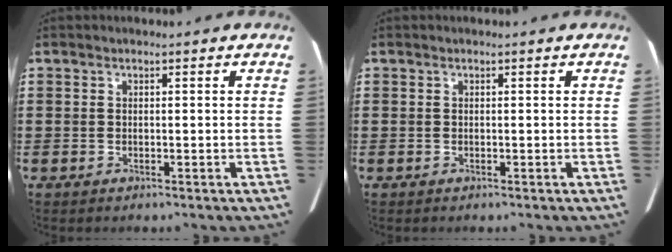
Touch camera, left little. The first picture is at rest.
{"total": 0.0}